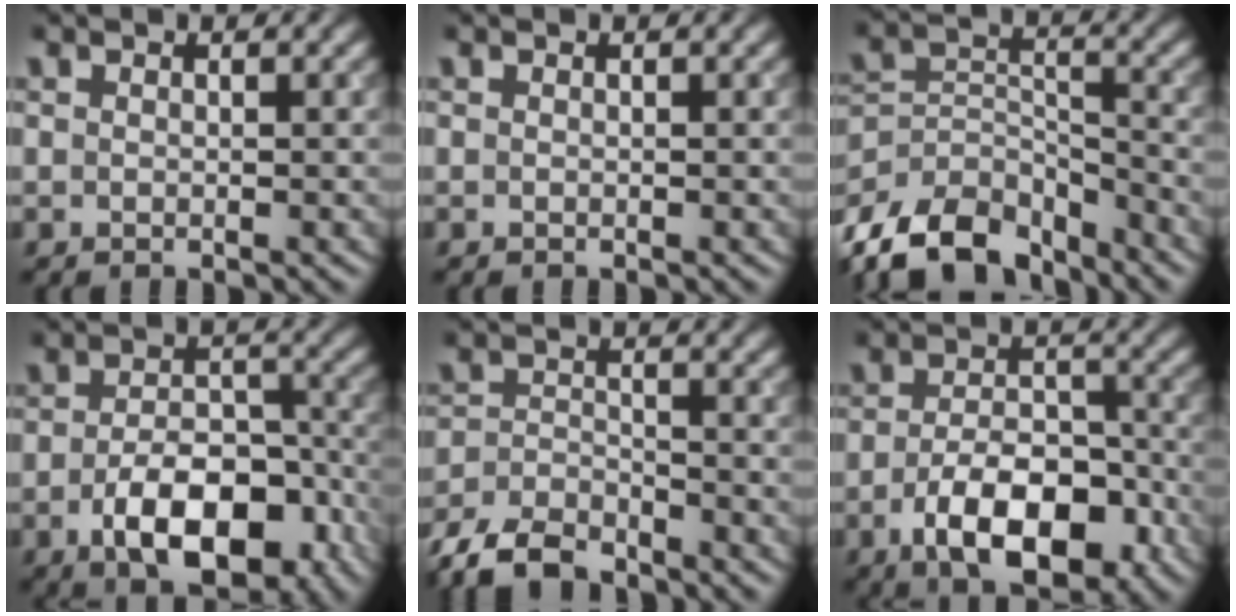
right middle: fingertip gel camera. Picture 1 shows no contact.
{"total": 0.0}
{"total": 11.0, "force": [-8.7, 5.1, 4.4], "torque": [-0.085, -0.006, -0.152]}
{"total": 8.5, "force": [-3.8, 4.4, 6.3], "torque": [-0.100, -0.004, -0.057]}
{"total": 5.3, "force": [-4.6, 1.7, 2.1], "torque": [-0.035, -0.006, -0.095]}
{"total": 8.0, "force": [-3.6, 3.9, 6.0], "torque": [-0.101, -0.003, -0.061]}